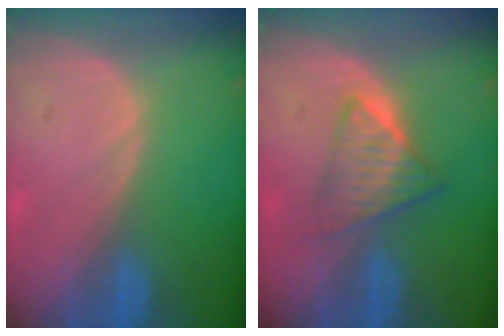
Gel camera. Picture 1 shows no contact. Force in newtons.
{"total": 6.0, "press": 5.2, "slide": 3.1}